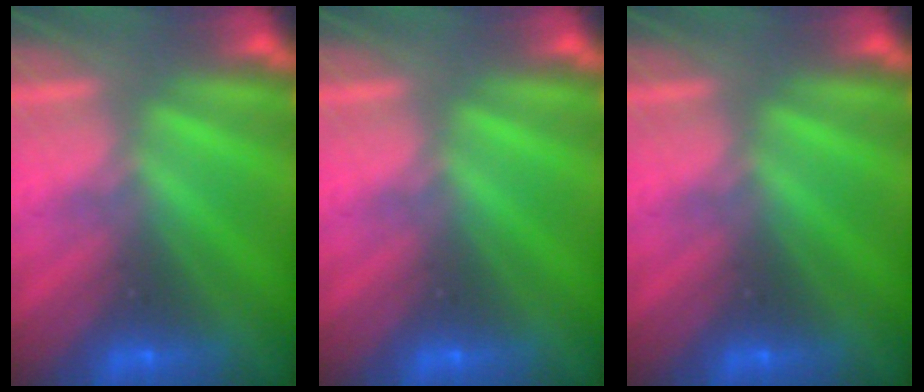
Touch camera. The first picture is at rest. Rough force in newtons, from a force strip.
{"total": 0.0}
{"total": 0.0}